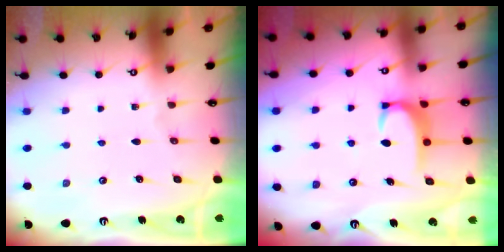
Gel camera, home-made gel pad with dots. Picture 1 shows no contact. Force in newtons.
{"total": 3.5, "press": 3.5, "slide": 0.4}